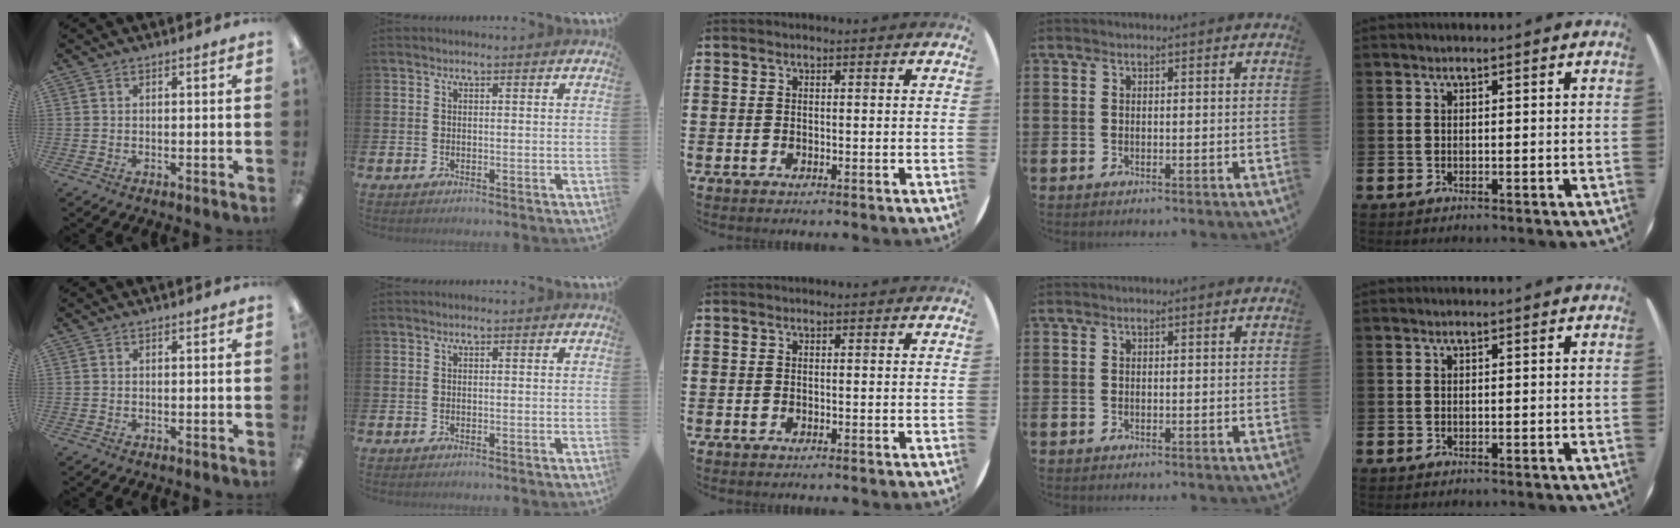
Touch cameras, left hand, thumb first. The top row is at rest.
{}